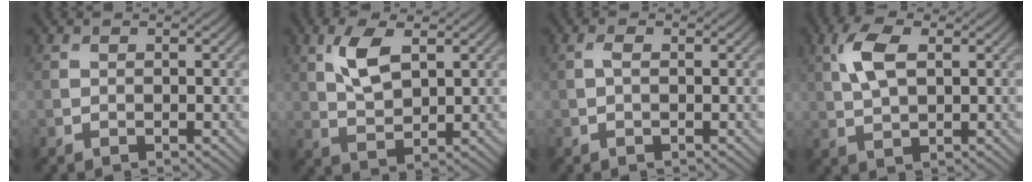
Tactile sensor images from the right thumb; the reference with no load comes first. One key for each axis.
{"total": 5.8, "fx": 2.2, "fy": 2.7, "fz": 4.6, "tx": -0.104, "ty": 0.000, "tz": 0.044}
{"total": 0.8, "fx": 0.1, "fy": 0.4, "fz": 0.7, "tx": -0.018, "ty": 0.002, "tz": 0.000}
{"total": 5.2, "fx": 1.6, "fy": 2.5, "fz": 4.3, "tx": -0.105, "ty": 0.007, "tz": 0.032}